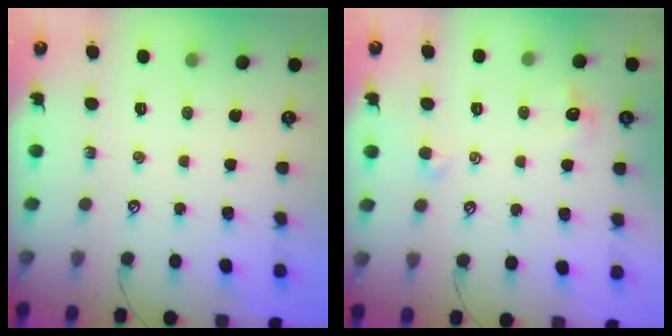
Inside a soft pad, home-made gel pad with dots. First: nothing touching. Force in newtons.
{"total": 1.0, "press": 0.8, "slide": 0.6}